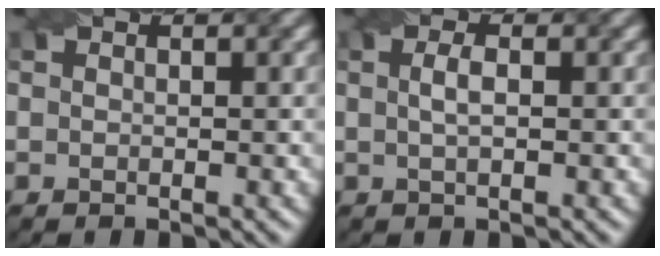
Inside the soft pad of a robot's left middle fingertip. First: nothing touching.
{"total": 1.4, "force": [0.1, 0.4, 1.4], "torque": [-0.030, 0.006, 0.001]}